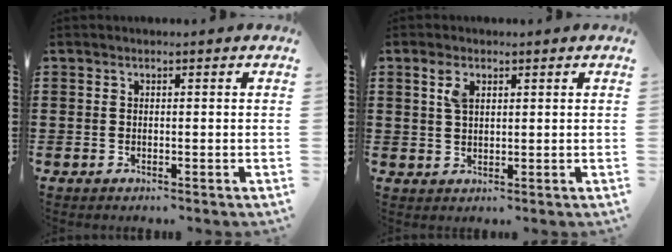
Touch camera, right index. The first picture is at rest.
{"total": 3.0, "force": [1.3, 1.5, 2.2], "torque": [-0.050, 0.006, 0.024]}